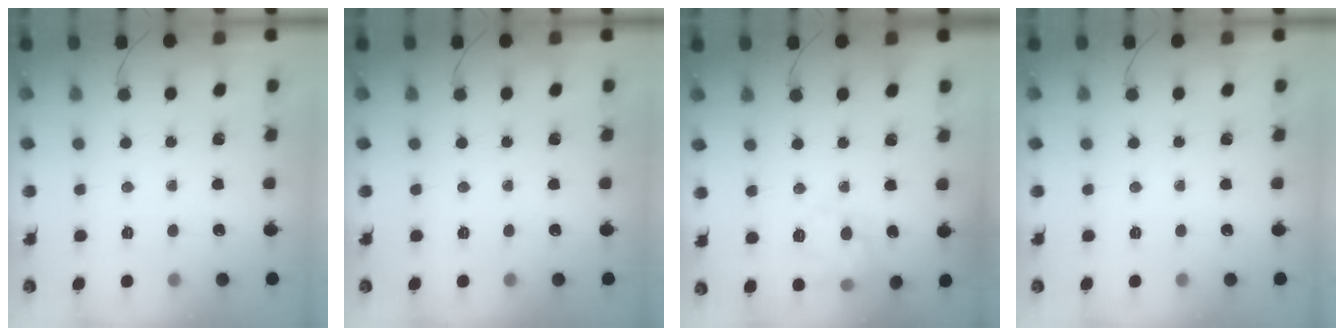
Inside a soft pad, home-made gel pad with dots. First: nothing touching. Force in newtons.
{"total": 0.0}
{"total": 9.4, "press": 9.4, "slide": 0.5}
{"total": 0.0}